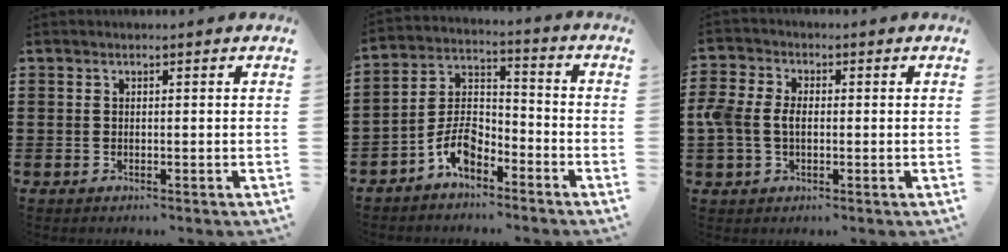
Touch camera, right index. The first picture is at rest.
{"total": 6.9, "force": [-4.7, 3.4, 3.7], "torque": [-0.092, 0.009, -0.095]}
{"total": 4.6, "force": [-0.5, 3.3, 3.1], "torque": [-0.093, -0.001, -0.020]}